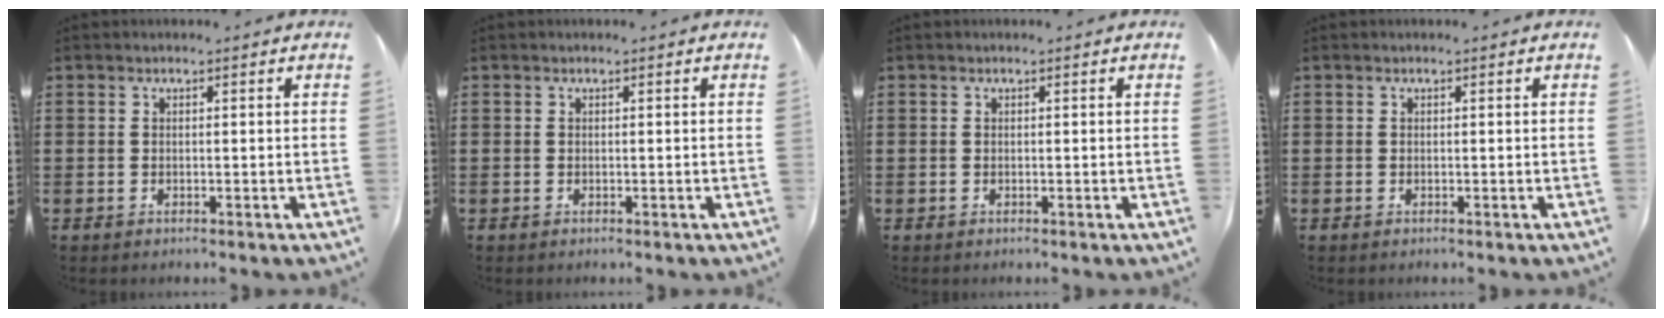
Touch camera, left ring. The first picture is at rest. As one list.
[{"total": 0.0}, {"total": 0.0}, {"total": 0.0}]